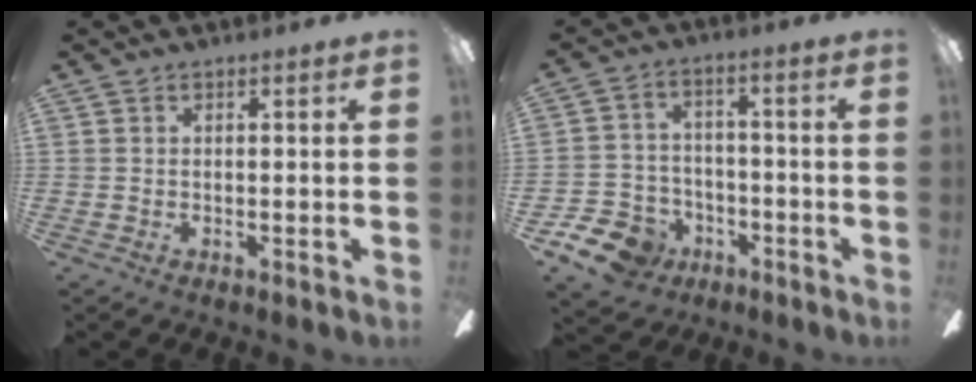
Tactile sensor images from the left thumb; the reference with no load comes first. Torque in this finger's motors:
{"motor_torque": [-0.89, 1.02, 0.04, 0.02, 0.01]}